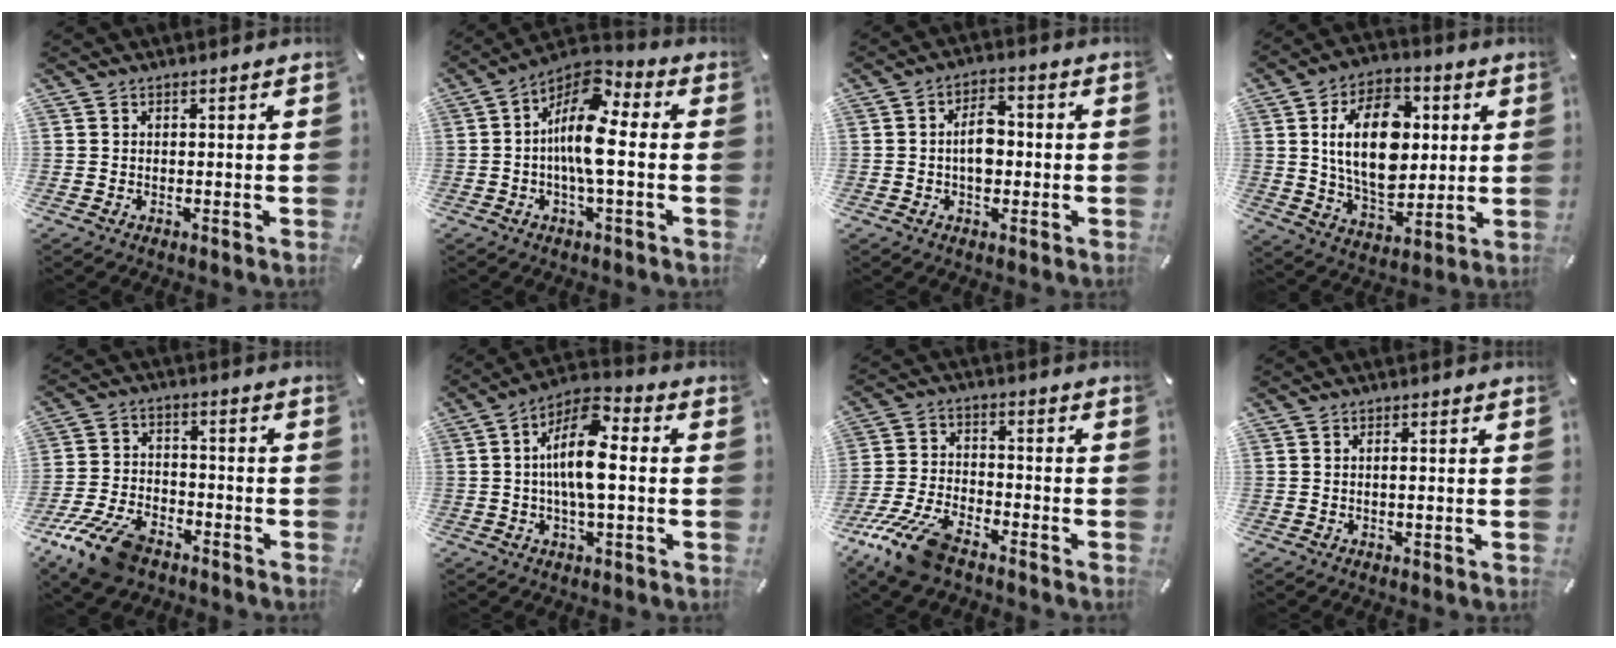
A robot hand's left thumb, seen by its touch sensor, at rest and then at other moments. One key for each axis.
{"total": 12.7, "fx": 0.1, "fy": 4.6, "fz": 11.8, "tx": -0.239, "ty": -0.013, "tz": 0.001}
{"total": 6.7, "fx": -0.6, "fy": 4.0, "fz": 5.3, "tx": -0.086, "ty": 0.005, "tz": -0.015}
{"total": 18.2, "fx": 3.0, "fy": 11.9, "fz": 13.5, "tx": -0.257, "ty": 0.005, "tz": 0.047}
{"total": 12.5, "fx": -8.4, "fy": 6.4, "fz": 6.7, "tx": -0.130, "ty": 0.045, "tz": -0.153}
{"total": 12.4, "fx": 0.1, "fy": 4.6, "fz": 11.5, "tx": -0.228, "ty": 0.005, "tz": 0.000}
{"total": 12.4, "fx": -9.0, "fy": 4.7, "fz": 7.1, "tx": -0.154, "ty": 0.034, "tz": -0.169}
{"total": 0.9, "fx": -0.1, "fy": 0.1, "fz": 0.9, "tx": -0.016, "ty": -0.003, "tz": -0.001}